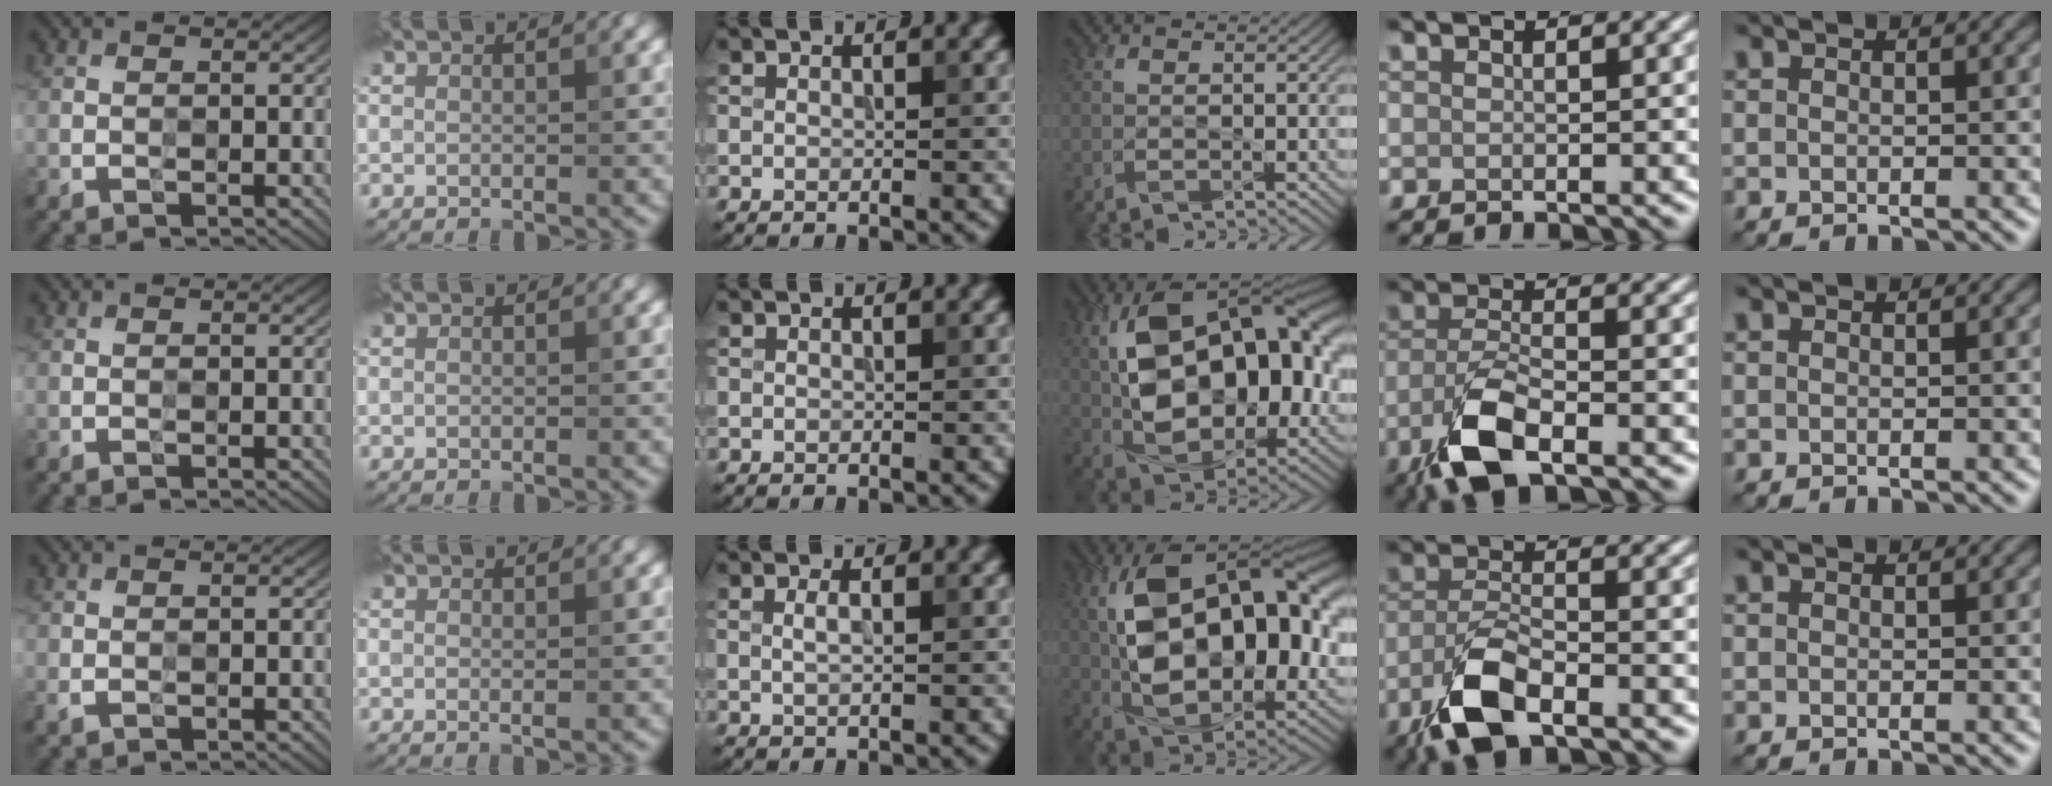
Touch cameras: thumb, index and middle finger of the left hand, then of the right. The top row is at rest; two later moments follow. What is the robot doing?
{"motion": "wipe", "object": "glasses"}